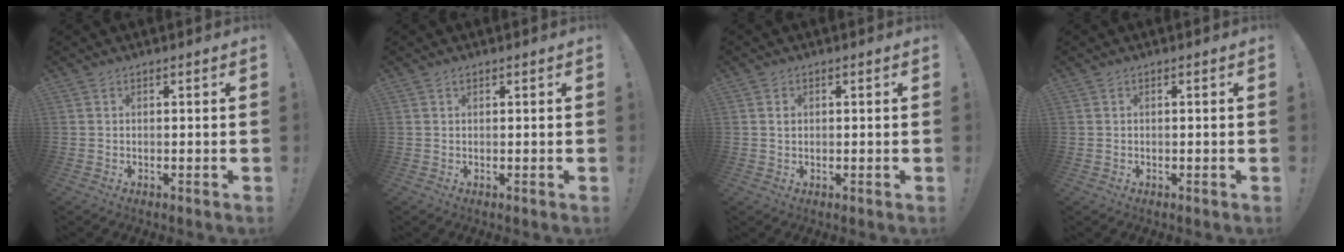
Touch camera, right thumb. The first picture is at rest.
{"total": 0.6, "force": [0.4, 0.3, 0.3], "torque": [-0.003, 0.000, 0.007]}
{"total": 0.9, "force": [0.2, 0.8, 0.2], "torque": [0.000, 0.002, 0.003]}
{"total": 0.5, "force": [-0.3, 0.4, 0.0], "torque": [-0.007, 0.005, -0.004]}